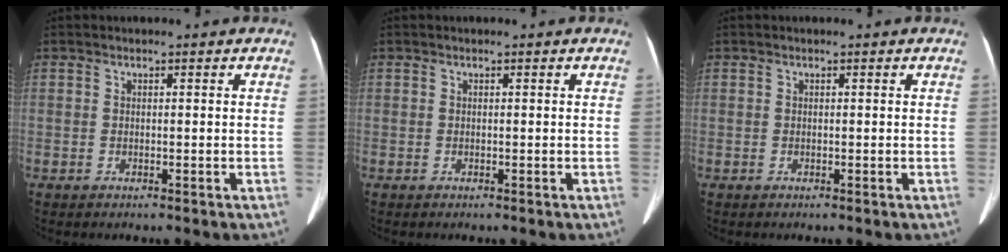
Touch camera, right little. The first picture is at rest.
{"total": 0.0}
{"total": 0.0}